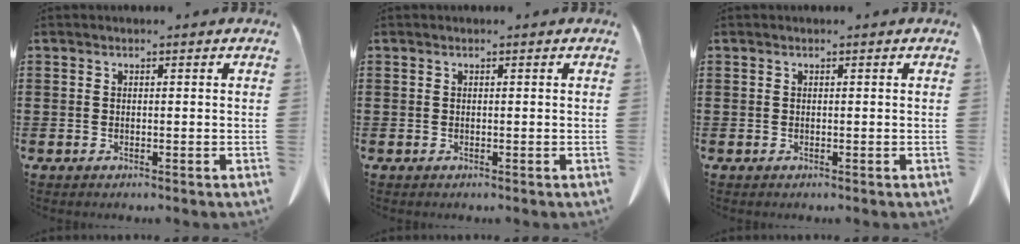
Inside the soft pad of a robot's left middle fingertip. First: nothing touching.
{"total": 0.0}
{"total": 0.0}